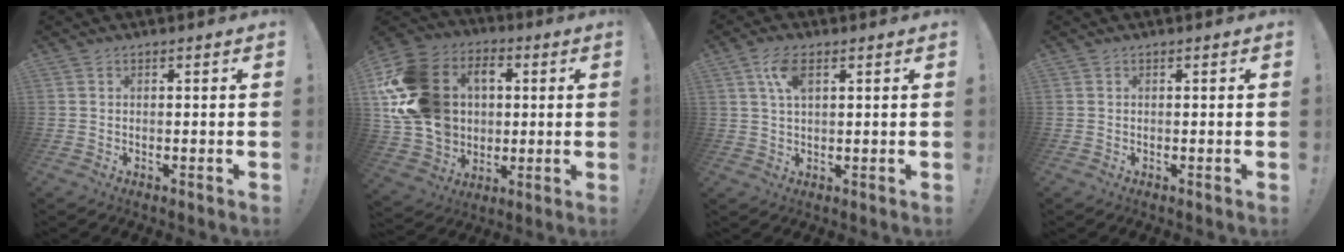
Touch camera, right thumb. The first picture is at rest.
{"total": 21.9, "force": [2.8, 17.8, 12.5], "torque": [-0.235, 0.001, 0.075]}
{"total": 6.2, "force": [2.5, 3.2, 4.6], "torque": [-0.078, 0.001, 0.044]}
{"total": 0.0}